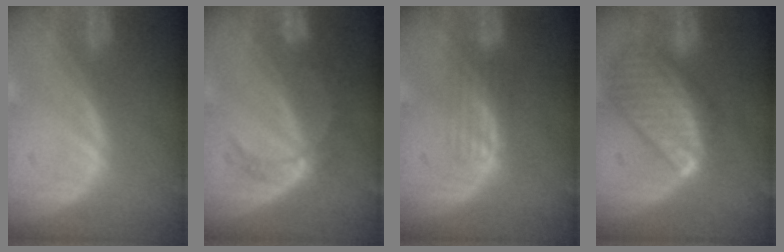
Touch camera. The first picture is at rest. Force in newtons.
{"total": 5.2, "press": 4.7, "slide": 2.3}
{"total": 2.6, "press": 2.6, "slide": 0.4}
{"total": 9.8, "press": 8.4, "slide": 5.0}